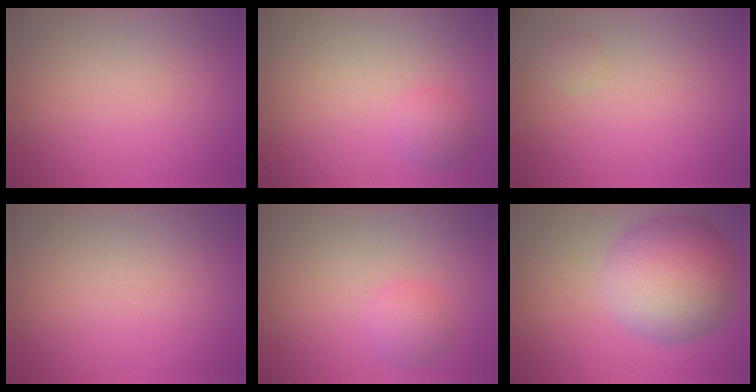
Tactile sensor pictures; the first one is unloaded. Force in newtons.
{"total": 1.5, "press": 1.5, "slide": 0.1}
{"total": 0.6, "press": 0.6, "slide": 0.0}
{"total": 0.0}
{"total": 1.8, "press": 1.8, "slide": 0.1}
{"total": 9.4, "press": 9.4, "slide": 0.2}